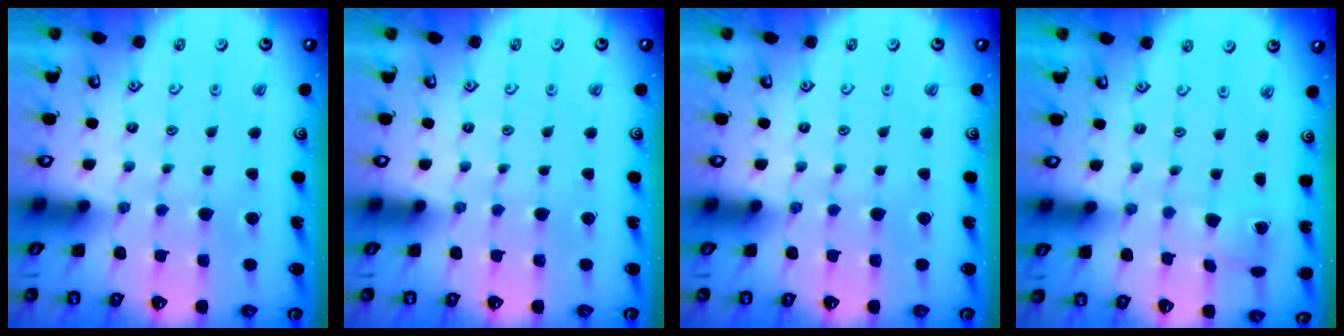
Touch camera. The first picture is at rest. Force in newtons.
{"total": 0.0}
{"total": 0.0}
{"total": 1.5, "press": 1.5, "slide": 0.0}